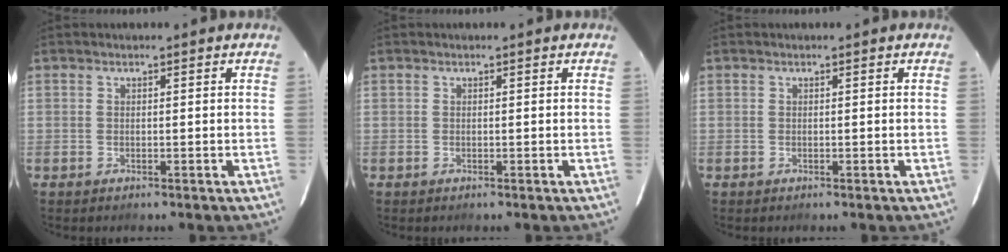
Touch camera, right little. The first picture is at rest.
{"total": 0.0}
{"total": 0.0}